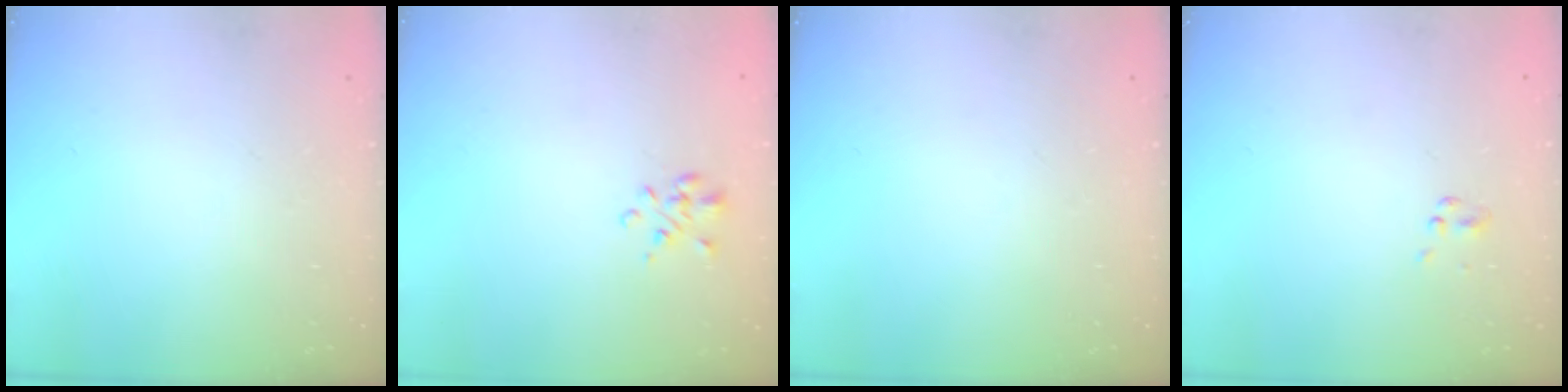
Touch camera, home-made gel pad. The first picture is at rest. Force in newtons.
{"total": 1.3, "press": 1.2, "slide": 0.7}
{"total": 0.0}
{"total": 0.5, "press": 0.5, "slide": 0.1}